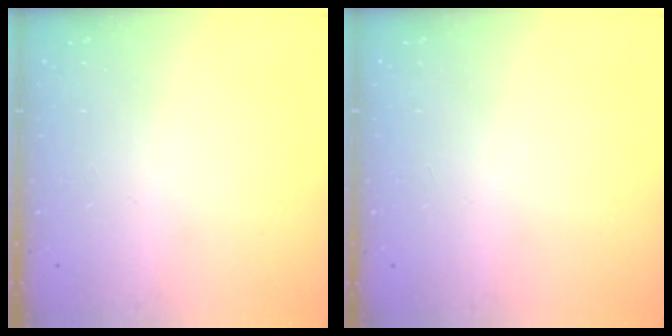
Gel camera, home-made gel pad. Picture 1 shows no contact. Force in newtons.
{"total": 2.6, "press": 2.6, "slide": 0.2}